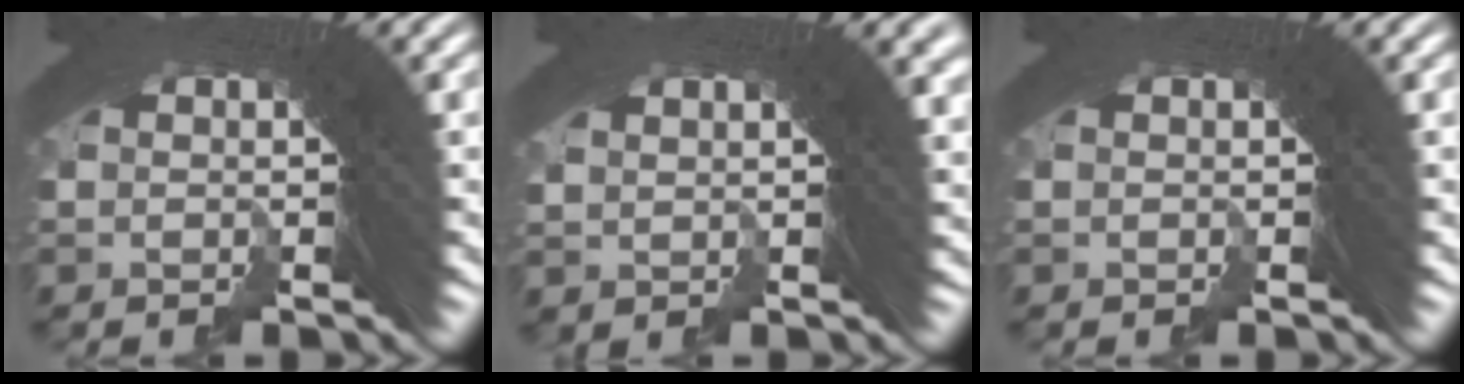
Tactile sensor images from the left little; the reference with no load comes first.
{"total": 3.3, "force": [2.1, -0.4, 2.5], "torque": [-0.003, 0.021, 0.032]}
{"total": 0.0}